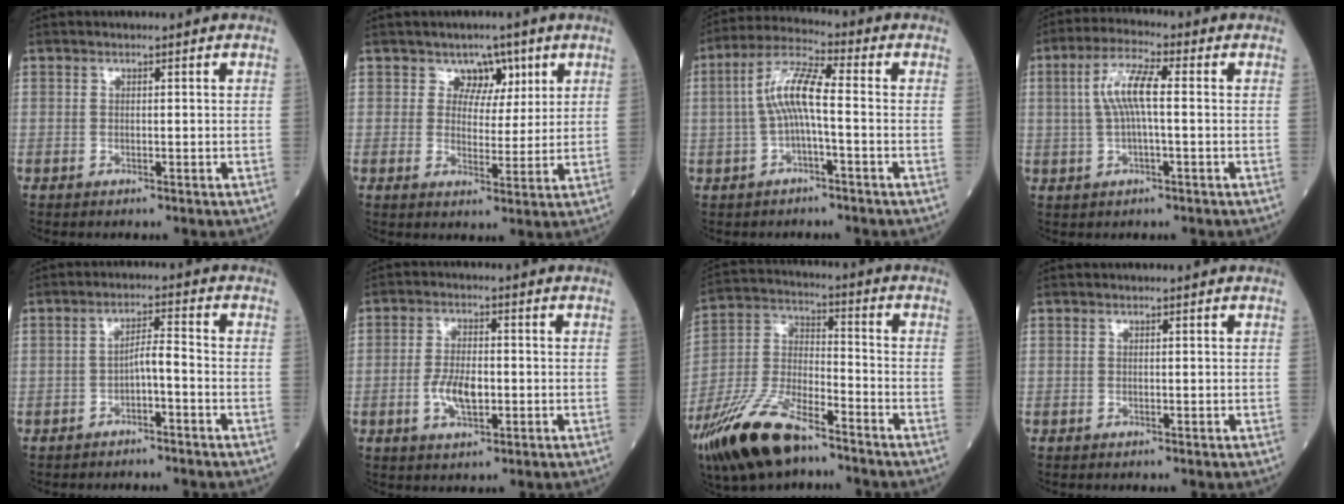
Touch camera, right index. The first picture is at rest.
{"total": 4.5, "force": [2.6, 3.4, 1.5], "torque": [-0.007, 0.004, 0.038]}
{"total": 7.7, "force": [-0.5, 1.2, 7.6], "torque": [-0.155, 0.021, -0.015]}
{"total": 7.0, "force": [0.7, 1.3, 6.8], "torque": [-0.144, 0.015, 0.011]}
{"total": 3.0, "force": [-1.5, 0.4, 2.6], "torque": [-0.044, 0.011, -0.025]}
{"total": 5.7, "force": [-1.3, 2.3, 5.0], "torque": [-0.102, 0.000, -0.021]}
{"total": 17.1, "force": [-12.0, 5.3, 11.0], "torque": [-0.241, -0.019, -0.225]}
{"total": 0.0}